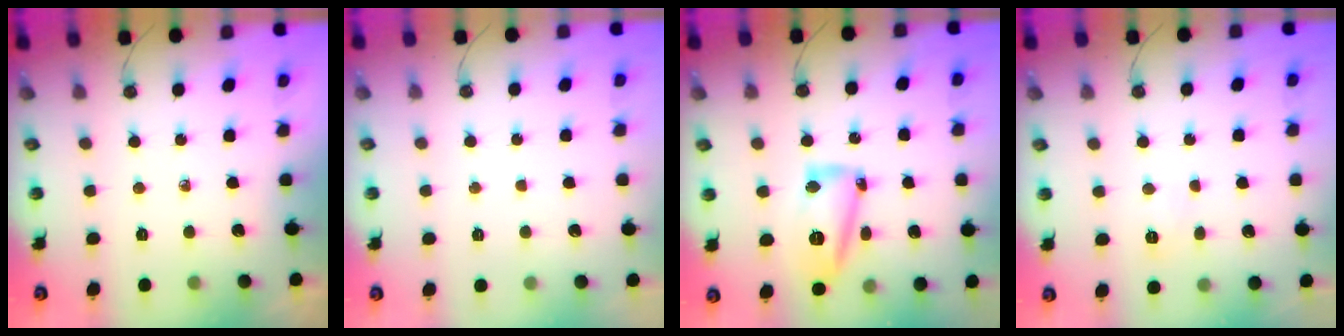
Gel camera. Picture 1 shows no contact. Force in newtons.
{"total": 0.9, "press": 0.9, "slide": 0.0}
{"total": 14.4, "press": 14.2, "slide": 2.5}
{"total": 2.9, "press": 2.8, "slide": 0.7}